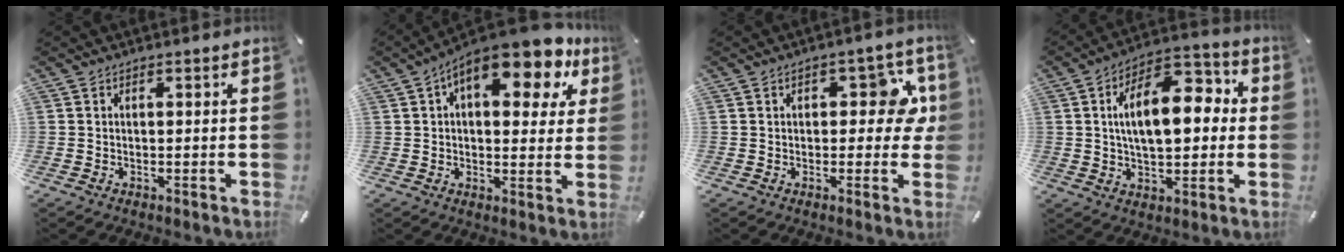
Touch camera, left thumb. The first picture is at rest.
{"total": 14.8, "force": [7.9, 6.4, 10.7], "torque": [-0.158, -0.035, 0.129]}
{"total": 9.0, "force": [1.8, 5.1, 7.2], "torque": [-0.089, -0.001, 0.025]}
{"total": 16.6, "force": [2.7, 9.1, 13.7], "torque": [-0.217, 0.001, 0.040]}